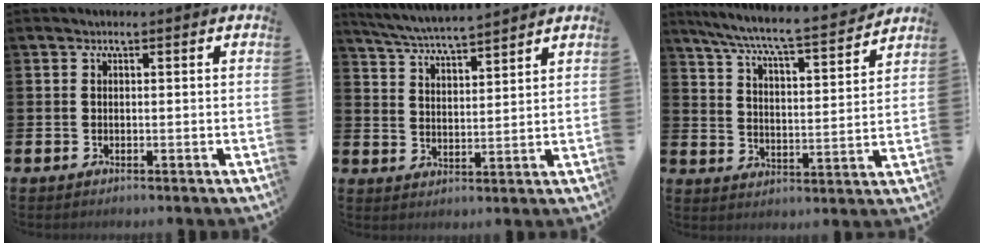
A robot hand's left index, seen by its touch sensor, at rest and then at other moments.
{"total": 5.5, "force": [5.4, -0.2, 0.9], "torque": [-0.039, -0.034, 0.096]}
{"total": 7.7, "force": [7.1, 0.3, 2.8], "torque": [-0.077, -0.058, 0.118]}